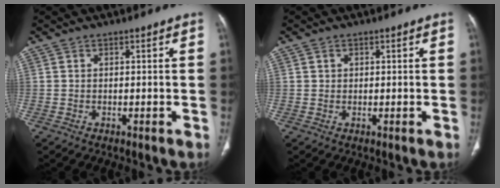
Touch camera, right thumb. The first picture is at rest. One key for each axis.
{"total": 0.9, "fx": 0.4, "fy": 0.8, "fz": 0.2, "tx": 0.003, "ty": 0.000, "tz": 0.005}